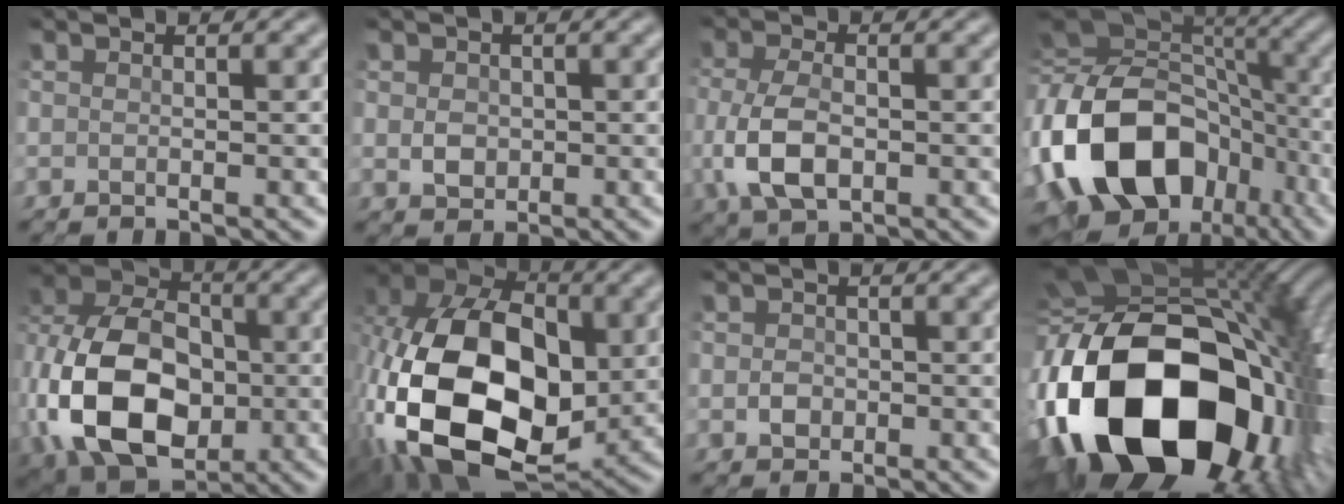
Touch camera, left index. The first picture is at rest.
{"total": 2.0, "force": [0.0, 1.6, 1.2], "torque": [-0.028, 0.001, -0.001]}
{"total": 5.3, "force": [-1.1, 2.9, 4.3], "torque": [-0.109, -0.003, -0.020]}
{"total": 17.9, "force": [-4.7, 12.7, 11.7], "torque": [-0.256, -0.012, -0.075]}
{"total": 15.5, "force": [-3.3, 10.5, 10.9], "torque": [-0.239, -0.008, -0.068]}
{"total": 18.4, "force": [-1.9, 12.2, 13.6], "torque": [-0.293, -0.011, -0.027]}
{"total": 1.4, "force": [-0.3, 1.1, 0.8], "torque": [-0.017, 0.003, -0.007]}
{"total": 21.5, "force": [-5.8, 13.0, 16.0], "torque": [-0.344, -0.026, -0.079]}